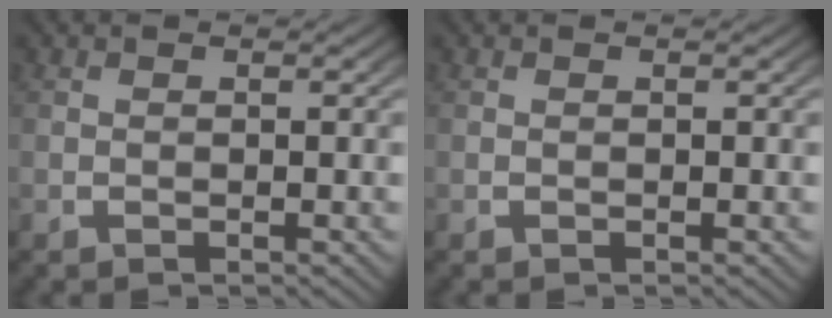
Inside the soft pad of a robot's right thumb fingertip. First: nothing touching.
{"total": 0.0}